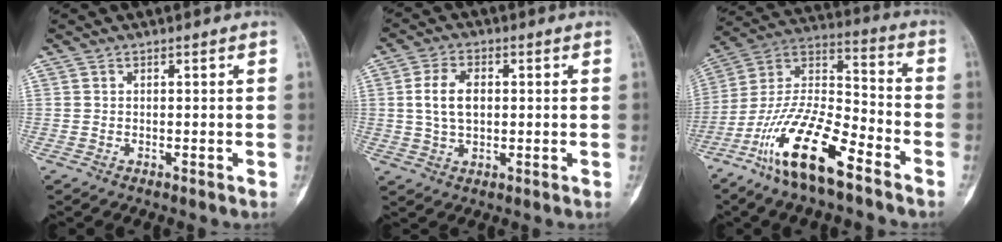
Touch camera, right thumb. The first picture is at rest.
{"total": 7.0, "force": [0.8, 4.3, 5.4], "torque": [-0.096, 0.005, 0.015]}
{"total": 18.4, "force": [-11.1, 5.6, 13.6], "torque": [-0.264, 0.068, -0.212]}